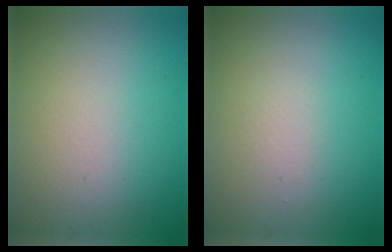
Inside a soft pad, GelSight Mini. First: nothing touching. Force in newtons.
{"total": 0.6, "press": 0.6, "slide": 0.1}